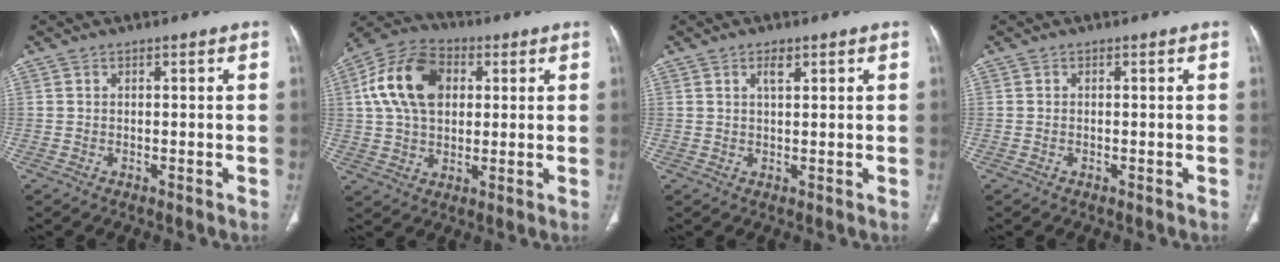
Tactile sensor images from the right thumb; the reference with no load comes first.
{"total": 15.5, "force": [3.4, 10.5, 10.9], "torque": [-0.188, 0.014, 0.054]}
{"total": 2.3, "force": [1.2, 0.9, 1.8], "torque": [-0.029, -0.006, 0.022]}
{"total": 0.0}